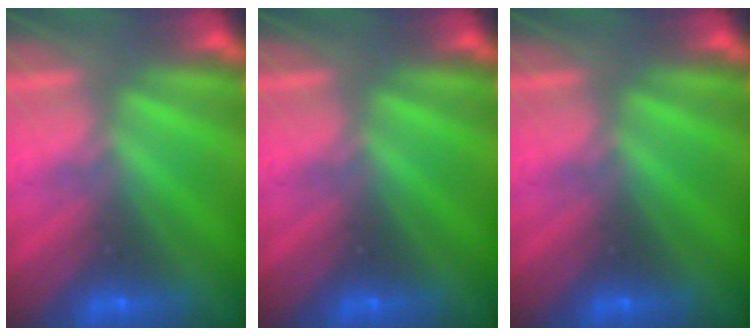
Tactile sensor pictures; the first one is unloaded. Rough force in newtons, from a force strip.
{"total": 0.0}
{"total": 0.0}